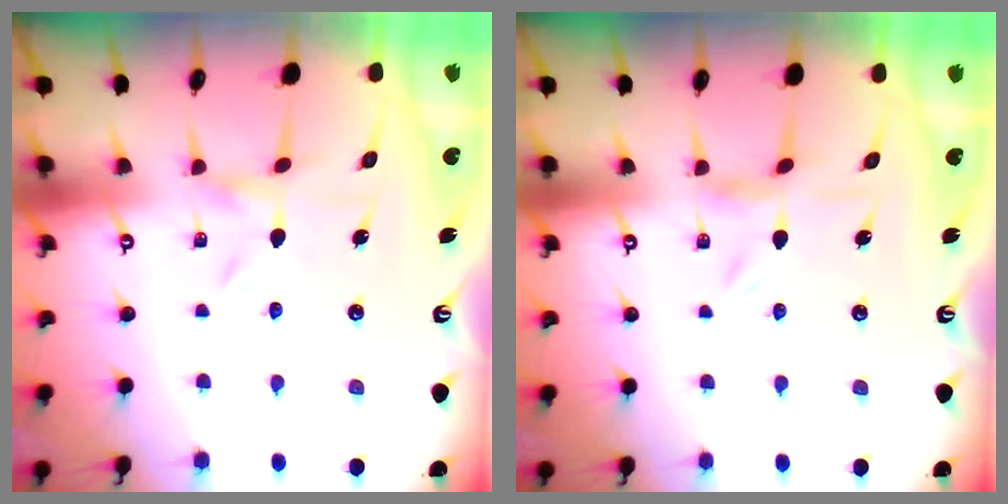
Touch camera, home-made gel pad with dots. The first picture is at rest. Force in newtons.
{"total": 1.7, "press": 1.7, "slide": 0.3}